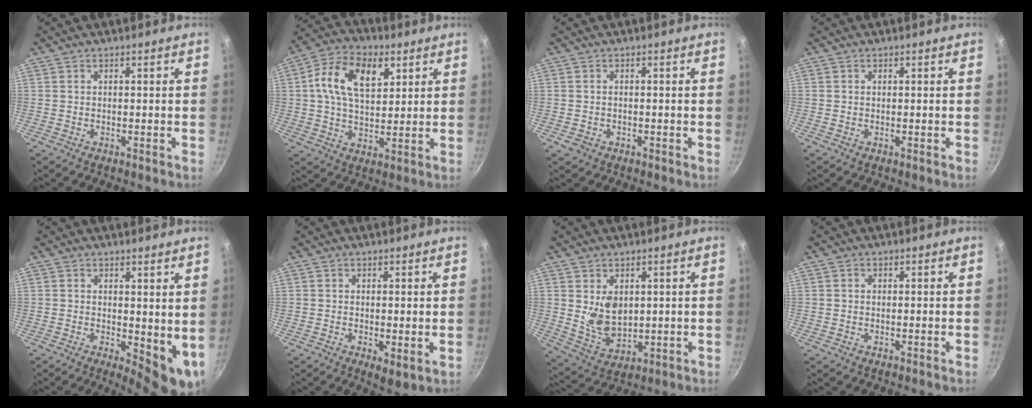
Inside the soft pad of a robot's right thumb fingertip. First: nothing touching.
{"total": 13.2, "force": [4.2, 8.0, 9.6], "torque": [-0.156, 0.001, 0.061]}
{"total": 1.6, "force": [-0.7, 1.2, 0.8], "torque": [-0.015, 0.002, -0.008]}
{"total": 0.0}
{"total": 7.9, "force": [1.1, 3.6, 6.9], "torque": [-0.069, -0.011, 0.022]}
{"total": 3.5, "force": [0.2, 1.6, 3.0], "torque": [-0.044, -0.015, 0.006]}
{"total": 7.9, "force": [1.7, 5.3, 5.6], "torque": [-0.084, -0.027, 0.047]}
{"total": 0.7, "force": [0.2, 0.6, 0.3], "torque": [-0.004, 0.004, 0.002]}